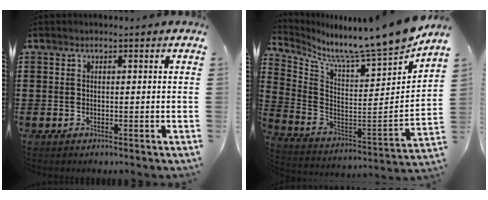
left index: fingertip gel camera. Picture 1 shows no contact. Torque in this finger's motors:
{"motor_torque": [2.14, 0.00, -0.04, -0.07]}